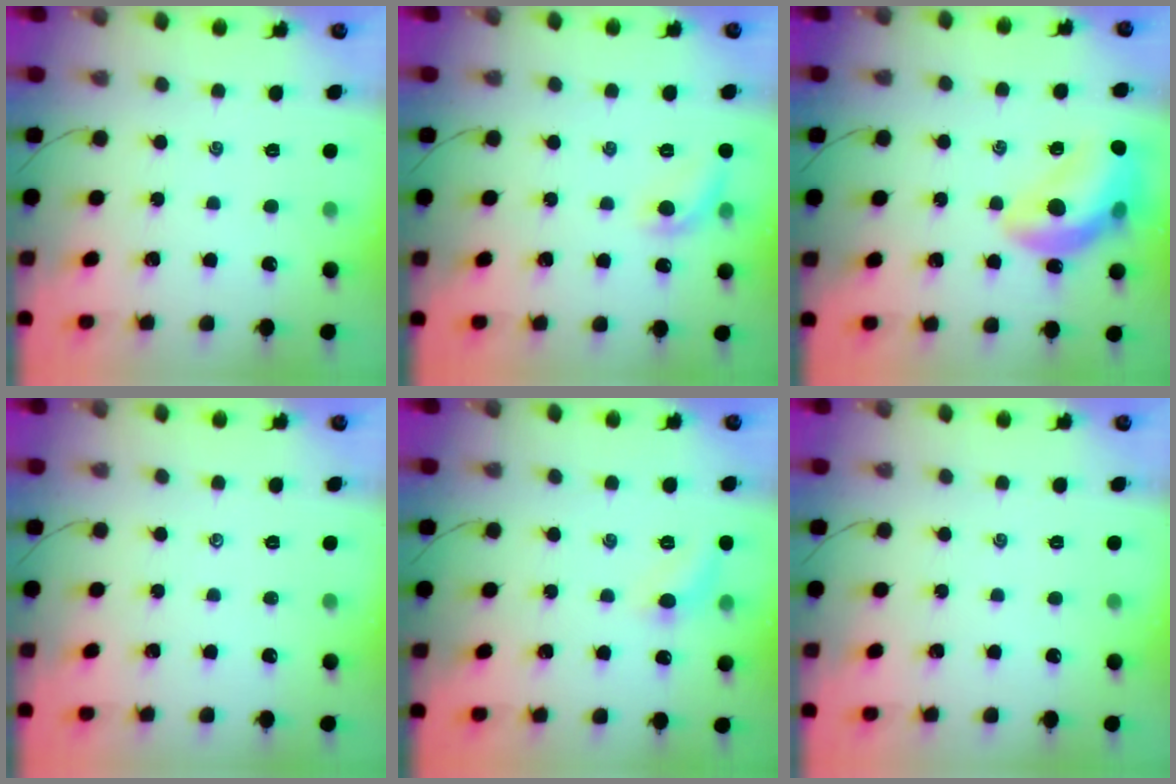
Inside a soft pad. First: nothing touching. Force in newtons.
{"total": 7.4, "press": 7.3, "slide": 0.9}
{"total": 16.3, "press": 16.1, "slide": 1.9}
{"total": 0.0}
{"total": 6.8, "press": 6.6, "slide": 1.5}
{"total": 0.0}